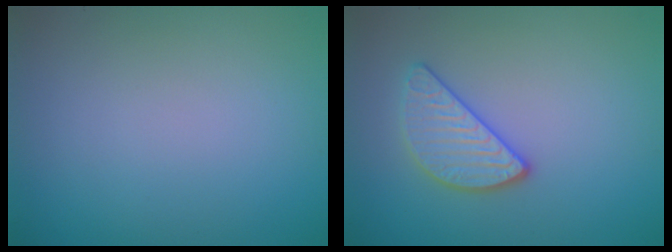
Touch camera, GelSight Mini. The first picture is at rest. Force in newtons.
{"total": 2.8, "press": 2.7, "slide": 0.4}